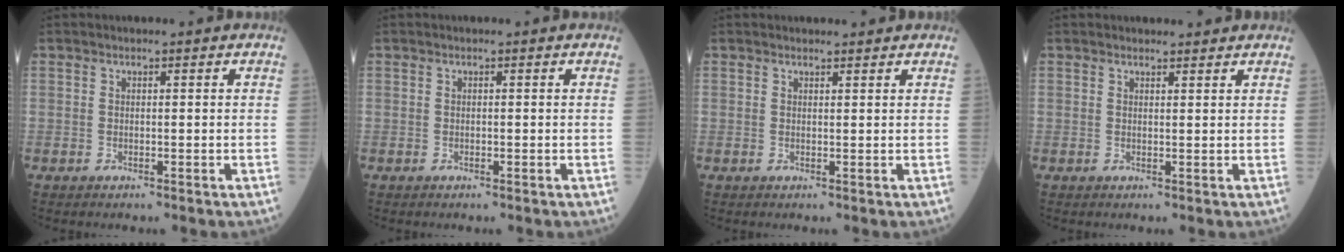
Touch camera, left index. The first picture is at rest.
{"total": 0.0}
{"total": 1.8, "force": [1.8, 0.4, 0.2], "torque": [-0.005, 0.006, 0.024]}
{"total": 2.5, "force": [2.4, 0.6, 0.2], "torque": [-0.004, 0.005, 0.028]}